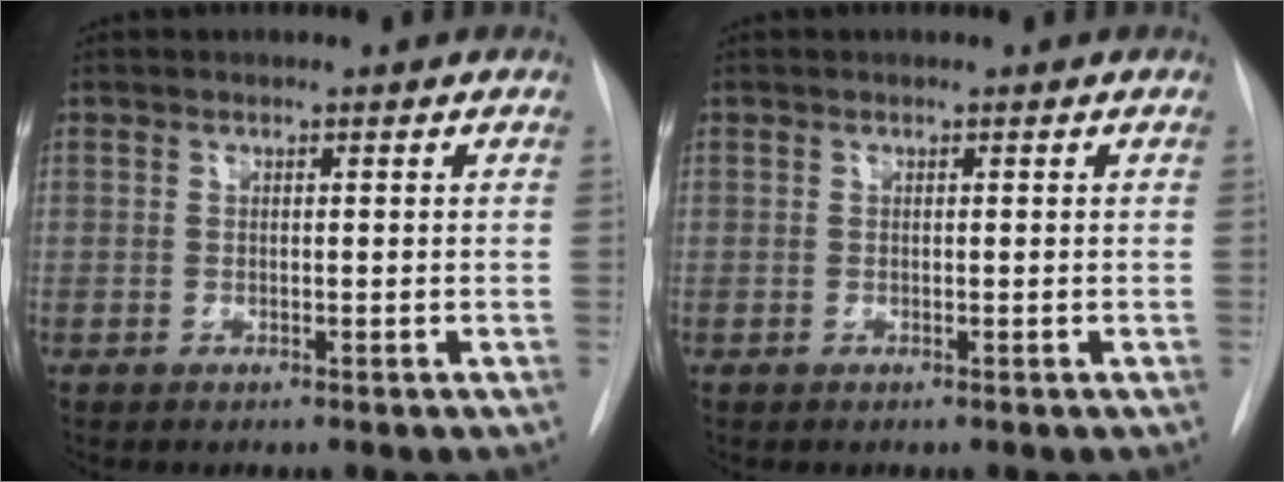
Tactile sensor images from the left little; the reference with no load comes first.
{"total": 0.0}